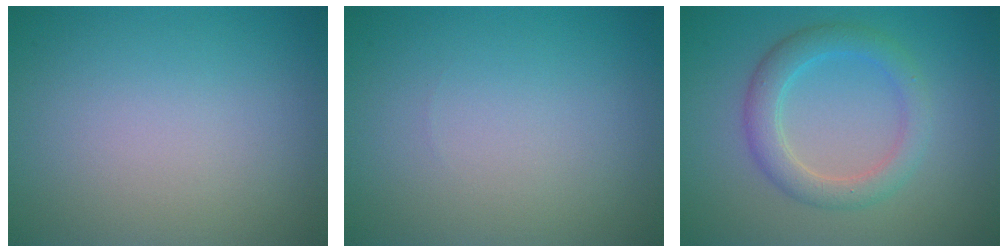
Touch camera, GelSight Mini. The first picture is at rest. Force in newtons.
{"total": 0.0}
{"total": 3.5, "press": 3.5, "slide": 0.1}